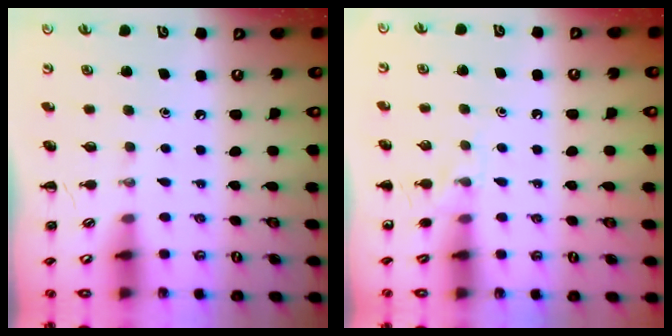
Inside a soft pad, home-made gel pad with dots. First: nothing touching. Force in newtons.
{"total": 5.2, "press": 4.9, "slide": 1.7}